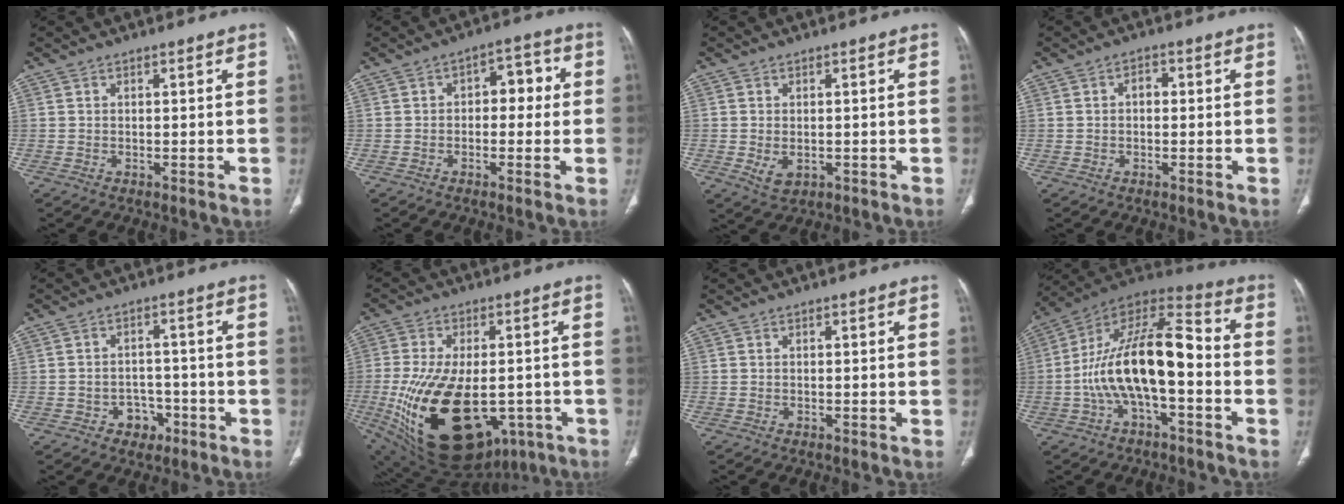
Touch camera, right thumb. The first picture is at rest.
{"total": 6.2, "force": [0.3, 3.9, 4.8], "torque": [-0.029, 0.024, -0.004]}
{"total": 3.5, "force": [-0.6, 2.3, 2.5], "torque": [-0.045, -0.005, 0.000]}
{"total": 2.2, "force": [0.1, 1.5, 1.6], "torque": [-0.021, 0.012, -0.001]}
{"total": 4.9, "force": [-2.4, 3.9, 1.7], "torque": [0.000, 0.026, -0.028]}
{"total": 27.1, "force": [-7.4, 15.3, 21.1], "torque": [-0.397, -0.022, -0.085]}
{"total": 0.0}
{"total": 18.8, "force": [-3.3, 8.0, 16.7], "torque": [-0.296, 0.061, -0.060]}